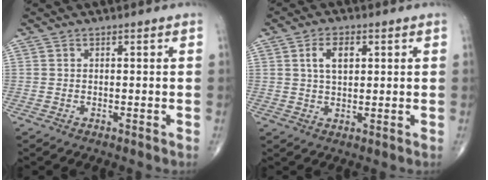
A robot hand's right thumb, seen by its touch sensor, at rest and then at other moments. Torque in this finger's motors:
{"motor_torque": [-0.63, 0.62, 0.43, 0.42, 0.18]}